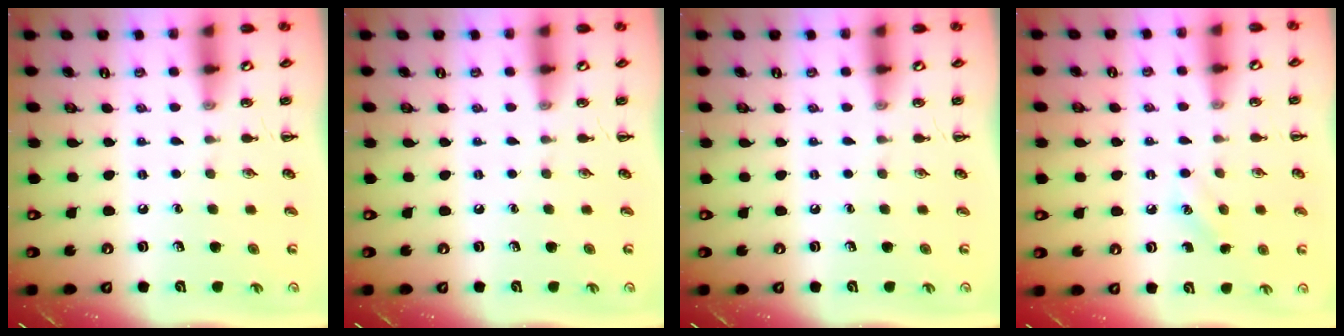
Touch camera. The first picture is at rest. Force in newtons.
{"total": 0.0}
{"total": 0.0}
{"total": 6.7, "press": 6.5, "slide": 1.7}